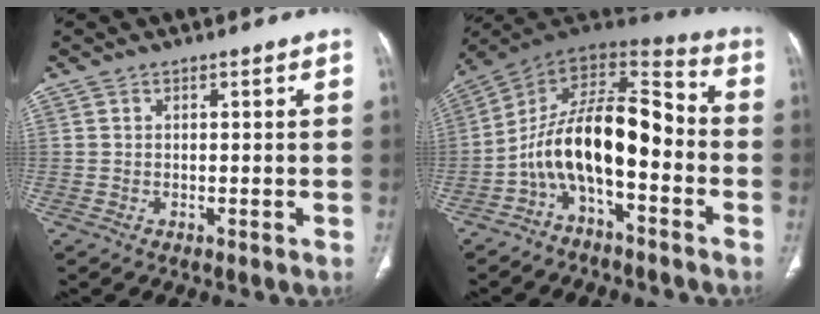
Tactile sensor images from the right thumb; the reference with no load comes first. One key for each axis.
{"total": 16.0, "fx": -4.5, "fy": 7.3, "fz": 13.6, "tx": -0.213, "ty": 0.094, "tz": -0.086}